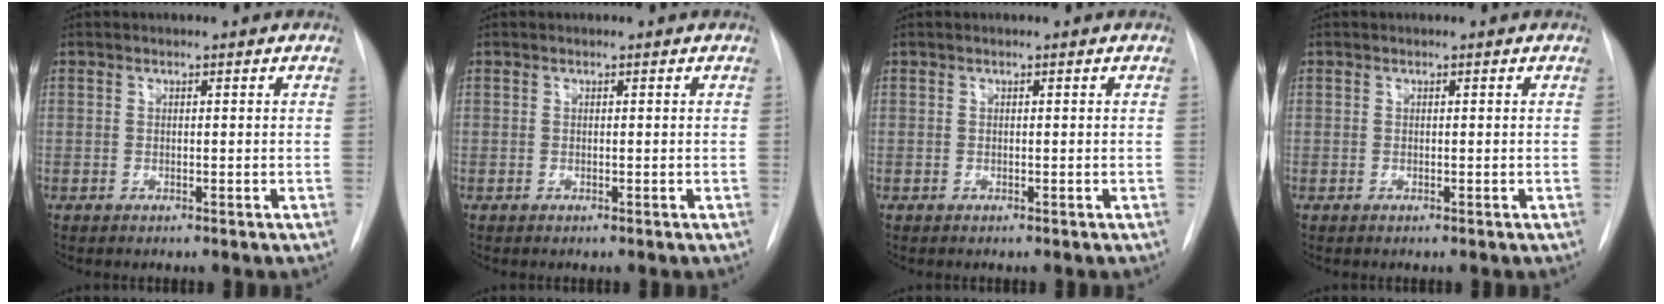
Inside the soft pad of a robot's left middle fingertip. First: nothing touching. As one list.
[{"total": 0.0}, {"total": 0.0}, {"total": 0.0}]